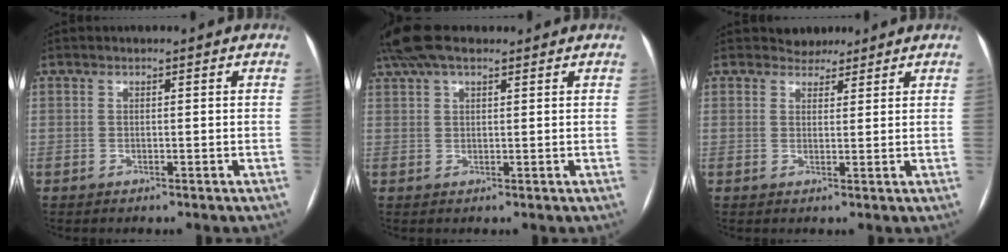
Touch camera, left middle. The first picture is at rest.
{"total": 7.5, "force": [5.8, 2.5, 4.2], "torque": [-0.085, 0.043, 0.108]}
{"total": 2.7, "force": [2.3, 1.4, -0.1], "torque": [0.004, 0.006, 0.034]}